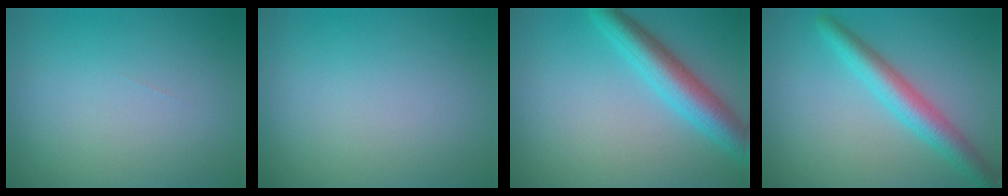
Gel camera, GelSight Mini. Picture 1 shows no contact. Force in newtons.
{"total": 0.0}
{"total": 5.2, "press": 5.2, "slide": 0.2}
{"total": 4.2, "press": 4.2, "slide": 0.2}